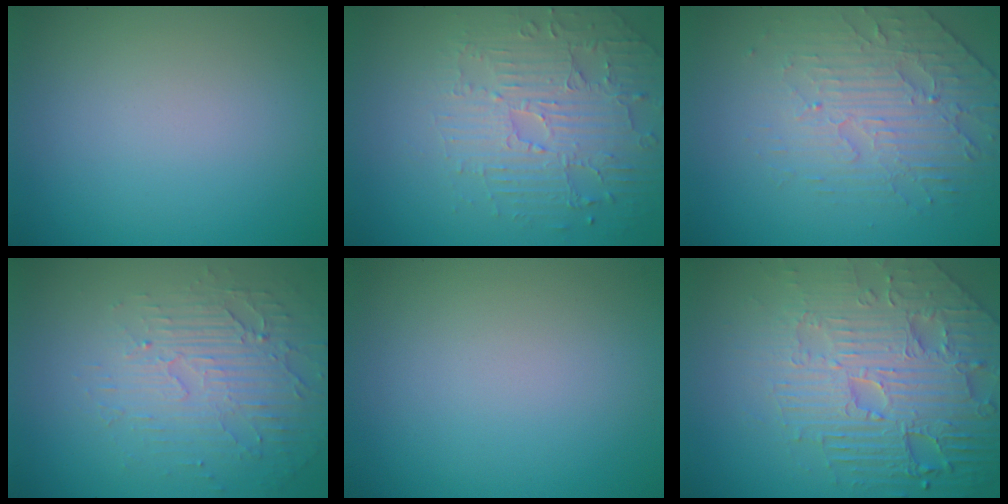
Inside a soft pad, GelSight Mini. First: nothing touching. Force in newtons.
{"total": 4.6, "press": 3.7, "slide": 2.6}
{"total": 4.7, "press": 3.5, "slide": 3.1}
{"total": 4.3, "press": 3.2, "slide": 2.8}
{"total": 0.0}
{"total": 7.6, "press": 6.1, "slide": 4.7}